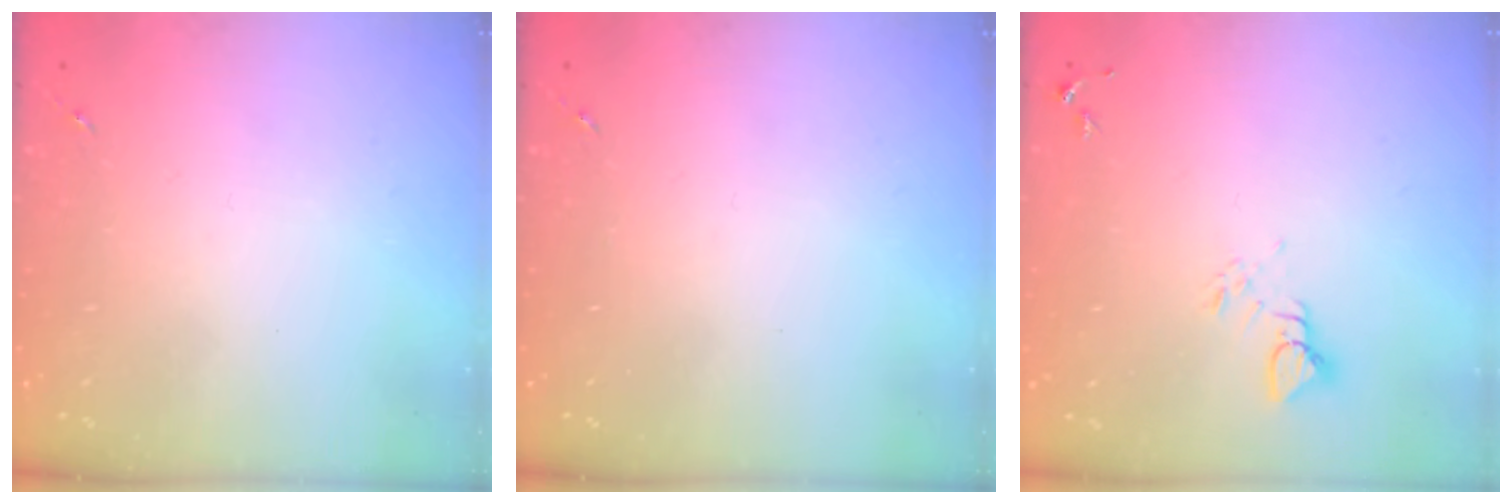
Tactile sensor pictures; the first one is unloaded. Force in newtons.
{"total": 0.0}
{"total": 3.8, "press": 3.8, "slide": 0.2}